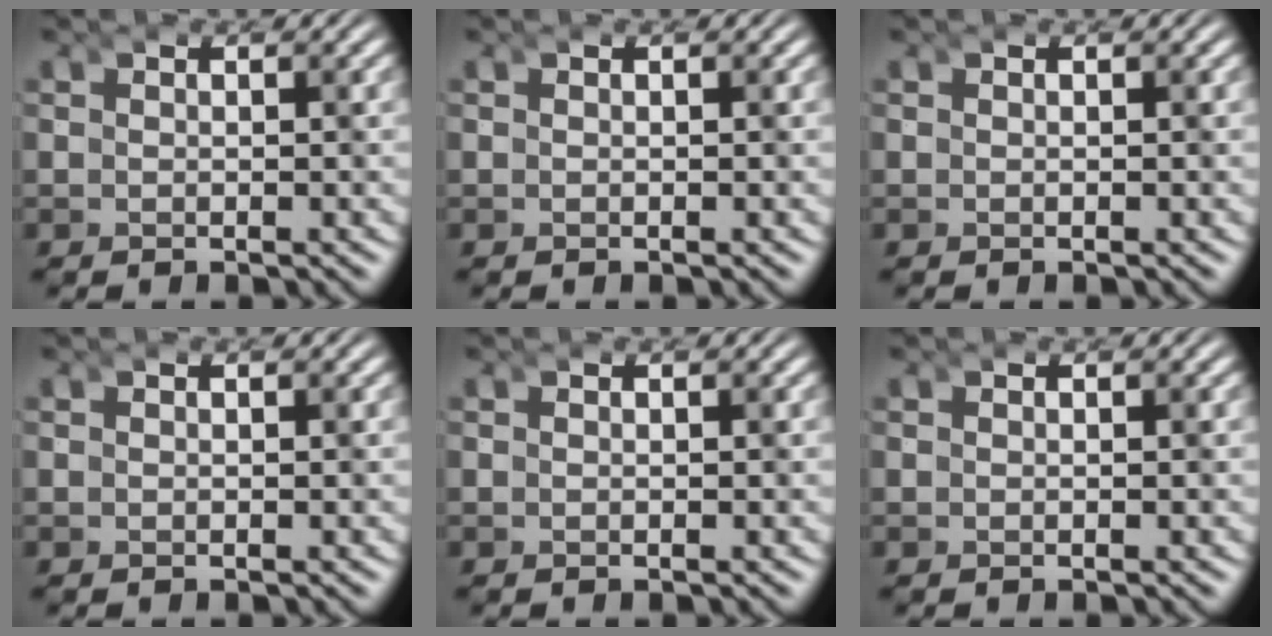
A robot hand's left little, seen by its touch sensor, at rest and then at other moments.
{"total": 0.0}
{"total": 0.0}
{"total": 0.0}
{"total": 0.0}
{"total": 0.0}